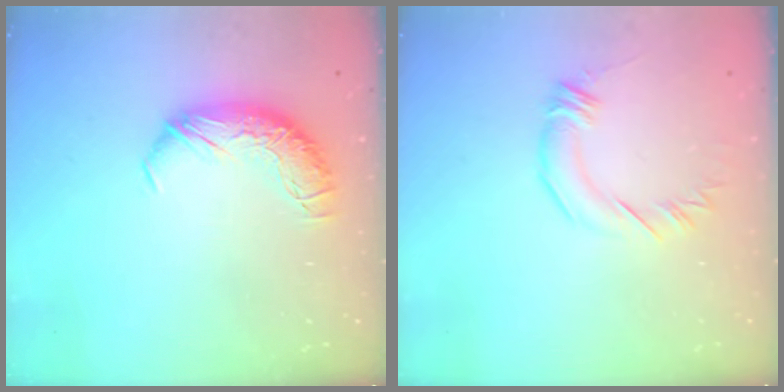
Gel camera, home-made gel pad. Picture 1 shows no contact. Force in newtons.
{"total": 1.9, "press": 1.9, "slide": 0.4}